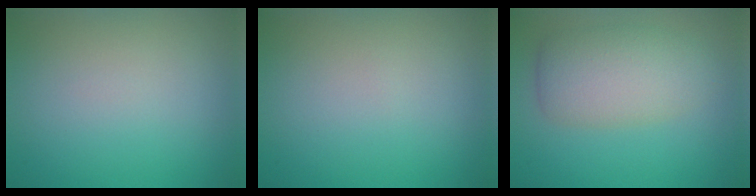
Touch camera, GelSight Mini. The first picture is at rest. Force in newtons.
{"total": 0.0}
{"total": 5.1, "press": 5.0, "slide": 0.5}